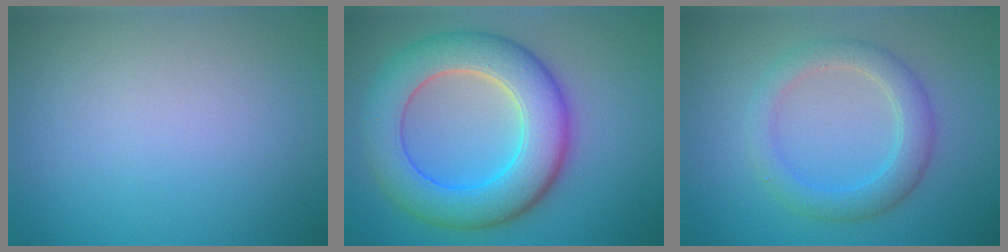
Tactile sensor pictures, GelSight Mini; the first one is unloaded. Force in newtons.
{"total": 9.1, "press": 9.1, "slide": 0.5}
{"total": 3.6, "press": 3.5, "slide": 0.2}